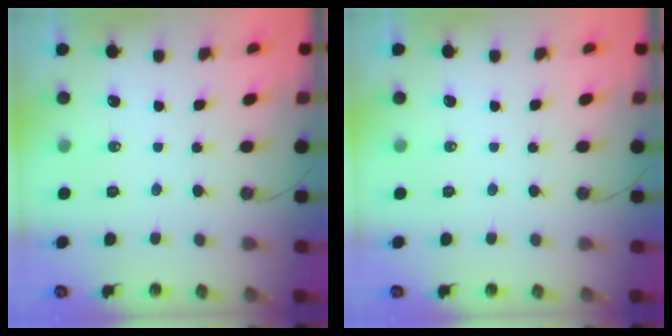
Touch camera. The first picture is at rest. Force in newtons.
{"total": 0.0}